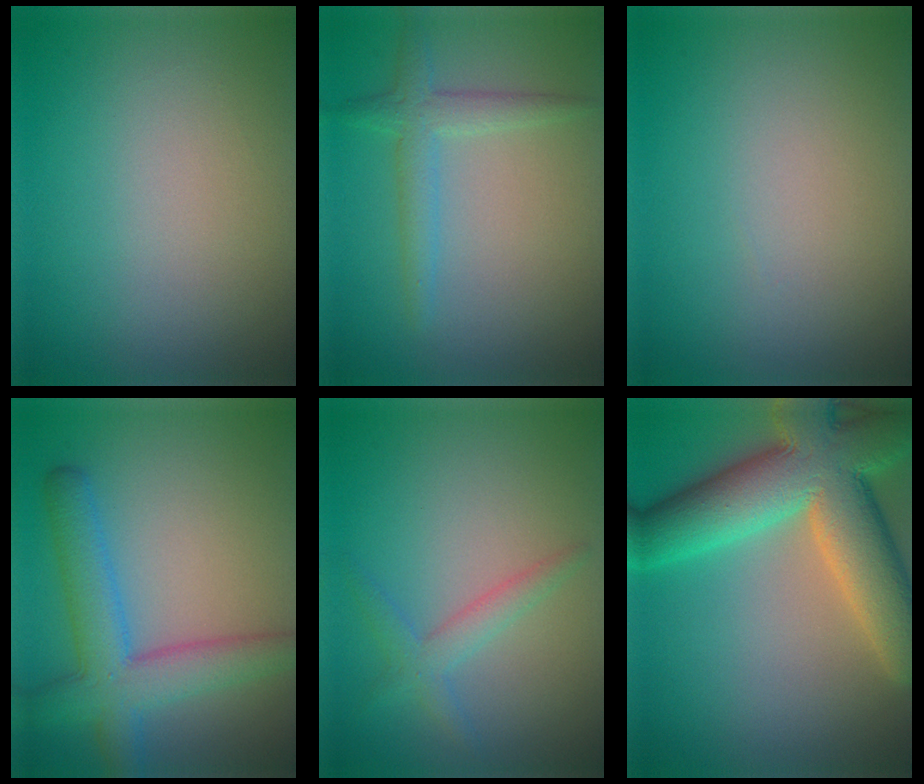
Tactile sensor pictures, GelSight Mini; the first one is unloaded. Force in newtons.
{"total": 2.6, "press": 2.6, "slide": 0.1}
{"total": 0.0}
{"total": 5.9, "press": 5.9, "slide": 0.2}
{"total": 2.1, "press": 2.1, "slide": 0.0}
{"total": 12.4, "press": 12.3, "slide": 0.7}